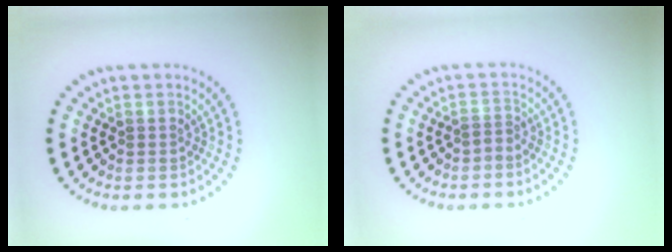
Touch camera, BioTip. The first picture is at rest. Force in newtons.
{"total": 0.9, "press": 0.4, "slide": 0.8}